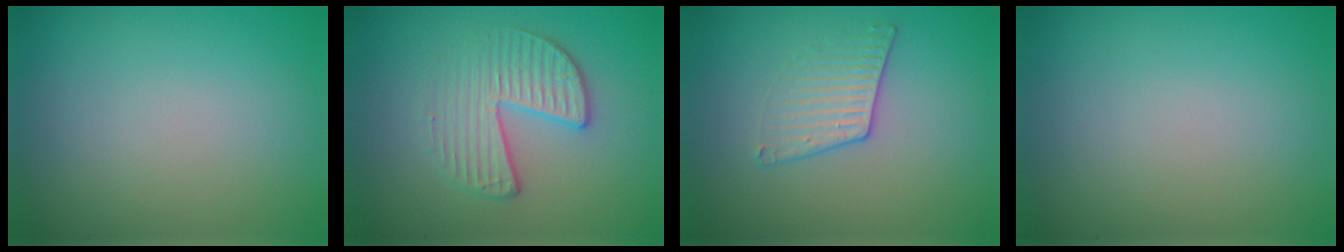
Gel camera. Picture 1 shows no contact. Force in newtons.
{"total": 3.5, "press": 3.2, "slide": 1.4}
{"total": 2.0, "press": 1.5, "slide": 1.3}
{"total": 0.0}